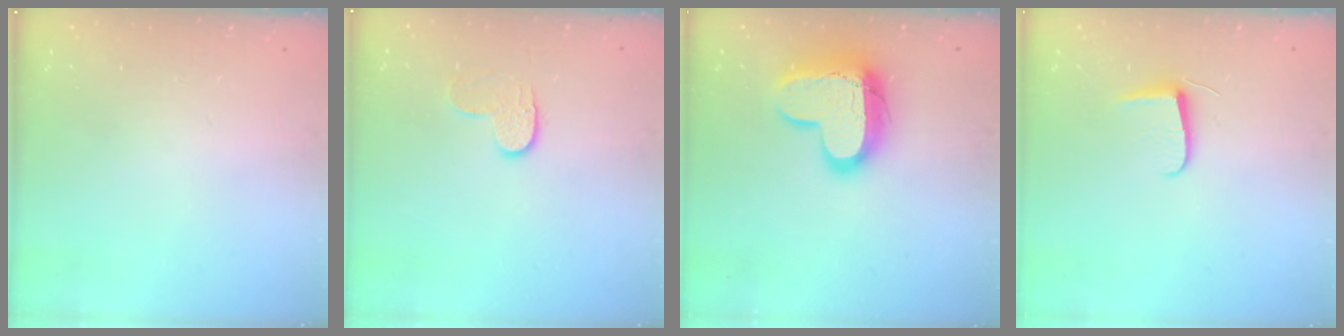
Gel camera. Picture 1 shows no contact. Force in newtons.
{"total": 6.3, "press": 6.3, "slide": 0.4}
{"total": 16.2, "press": 16.1, "slide": 1.3}
{"total": 6.2, "press": 6.1, "slide": 0.7}